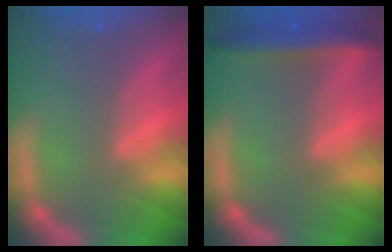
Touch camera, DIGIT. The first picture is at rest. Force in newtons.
{"total": 4.5}